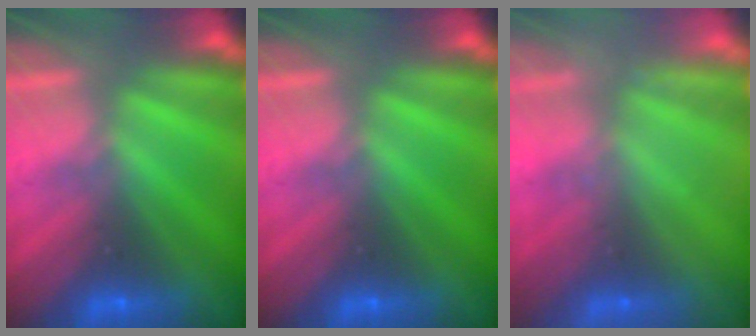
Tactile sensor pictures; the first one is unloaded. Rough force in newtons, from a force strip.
{"total": 0.0}
{"total": 2.1}